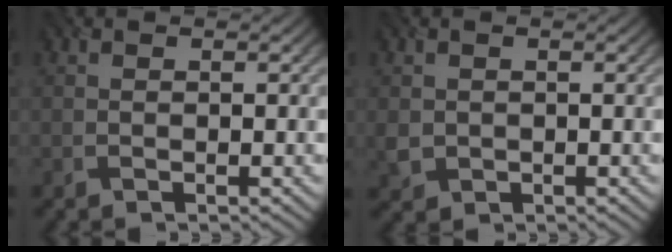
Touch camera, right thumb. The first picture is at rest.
{"total": 2.0, "force": [0.1, 1.8, 0.7], "torque": [-0.029, -0.007, 0.005]}